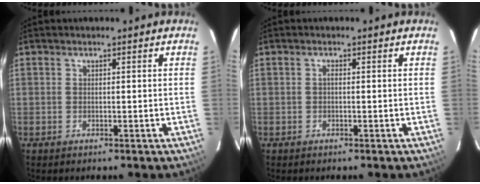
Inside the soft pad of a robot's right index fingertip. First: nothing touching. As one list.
[{"total": 0.5, "force": [-0.1, 0.2, 0.4], "torque": [-0.006, 0.004, -0.005]}]